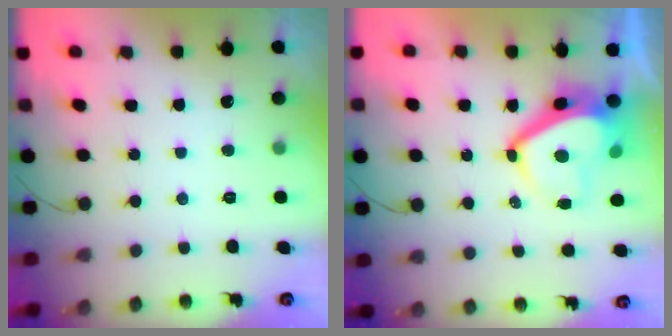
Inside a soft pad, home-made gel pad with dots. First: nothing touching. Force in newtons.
{"total": 9.2, "press": 9.1, "slide": 1.3}